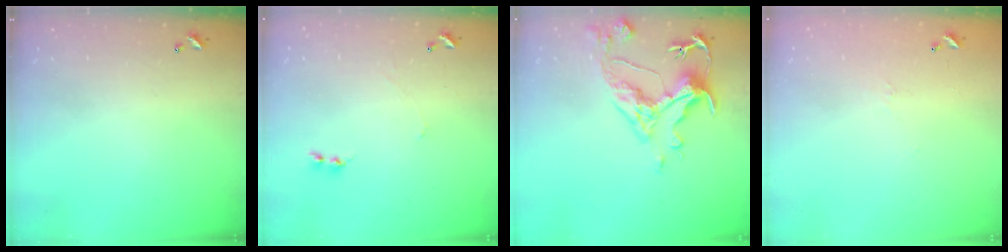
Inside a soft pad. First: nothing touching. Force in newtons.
{"total": 1.6, "press": 1.5, "slide": 0.5}
{"total": 7.1, "press": 6.9, "slide": 1.4}
{"total": 6.6, "press": 6.6, "slide": 0.8}